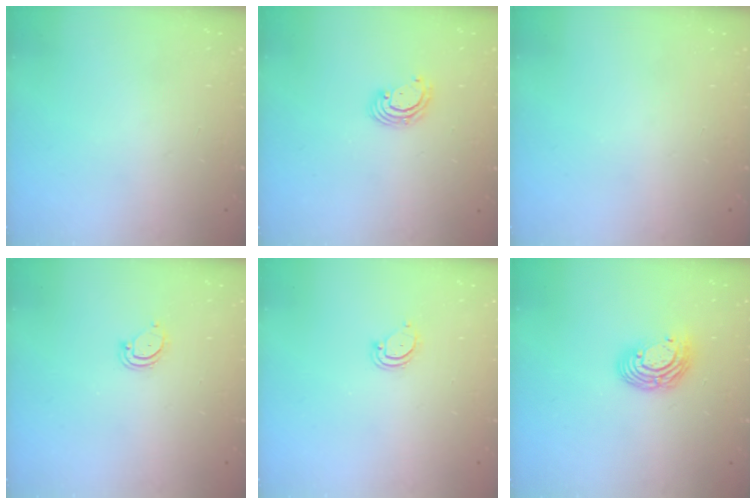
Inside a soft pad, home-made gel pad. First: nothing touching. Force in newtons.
{"total": 3.1, "press": 3.1, "slide": 0.1}
{"total": 0.0}
{"total": 3.8, "press": 3.8, "slide": 0.4}
{"total": 3.8, "press": 3.8, "slide": 0.4}
{"total": 9.5, "press": 9.4, "slide": 1.7}